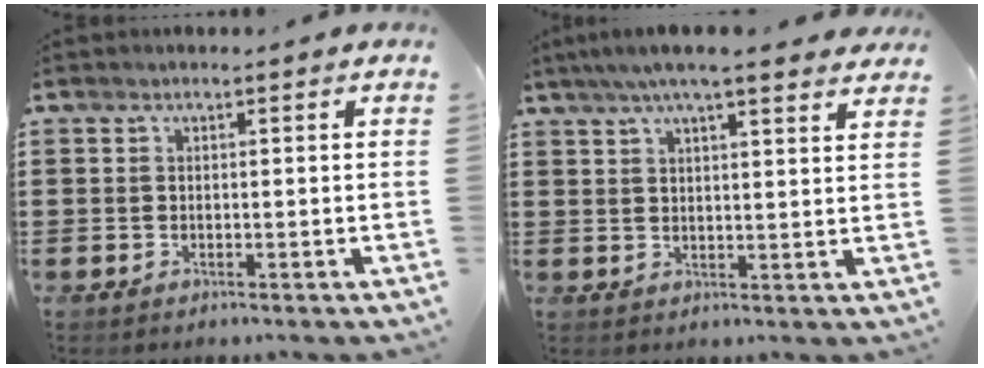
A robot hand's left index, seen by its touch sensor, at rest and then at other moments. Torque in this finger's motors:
{"motor_torque": [2.14, 0.00, 1.05, 0.21]}